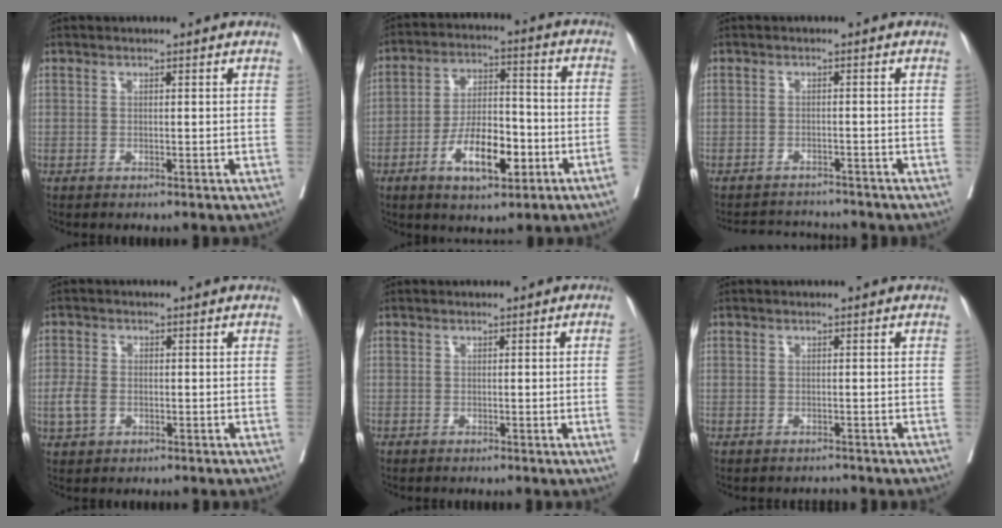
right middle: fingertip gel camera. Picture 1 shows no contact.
{"total": 10.1, "force": [-4.4, 3.3, 8.5], "torque": [-0.150, 0.008, -0.076]}
{"total": 5.2, "force": [-5.2, -0.1, -0.1], "torque": [0.005, 0.000, -0.080]}
{"total": 3.4, "force": [-0.8, 2.3, 2.3], "torque": [-0.059, 0.003, -0.014]}
{"total": 2.5, "force": [-0.3, -1.0, 2.3], "torque": [-0.033, -0.004, 0.001]}
{"total": 0.8, "force": [-0.8, 0.1, -0.2], "torque": [0.001, -0.004, -0.014]}